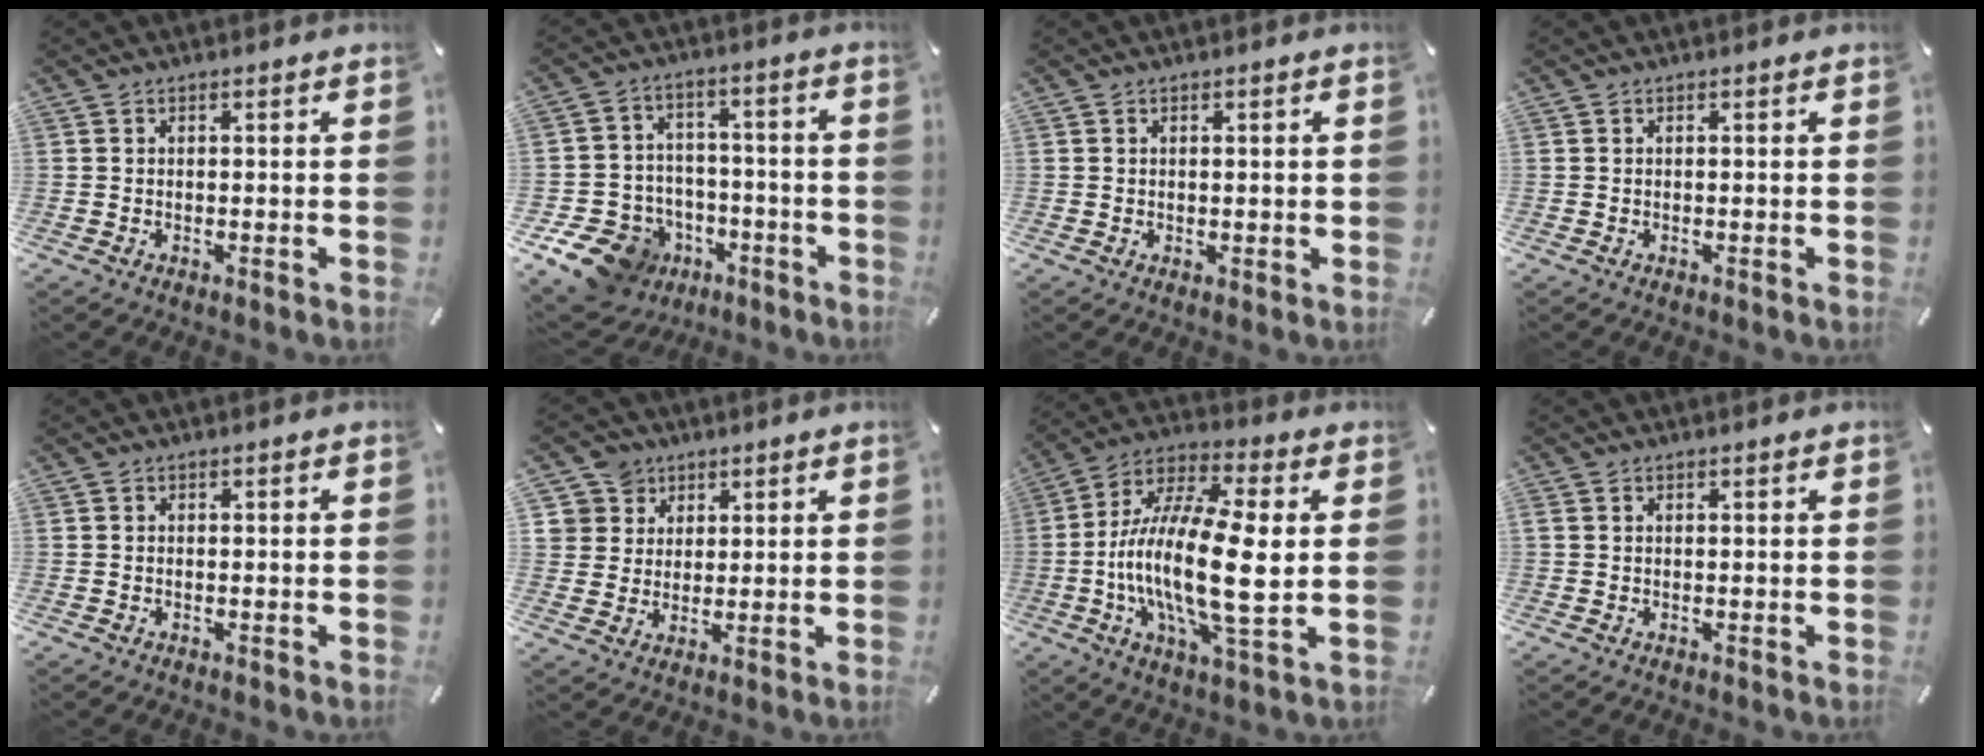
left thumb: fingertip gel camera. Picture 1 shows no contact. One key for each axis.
{"total": 12.9, "fx": -7.7, "fy": 9.5, "fz": 4.2, "tx": -0.071, "ty": 0.057, "tz": -0.126}
{"total": 0.6, "fx": 0.2, "fy": 0.5, "fz": 0.2, "tx": -0.005, "ty": 0.005, "tz": 0.003}
{"total": 0.0}
{"total": 0.0}
{"total": 7.4, "fx": 3.6, "fy": 6.4, "fz": -0.3, "tx": -0.011, "ty": -0.018, "tz": 0.073}
{"total": 18.9, "fx": -1.0, "fy": 5.7, "fz": 18.0, "tx": -0.380, "ty": -0.015, "tz": -0.021}
{"total": 0.0}